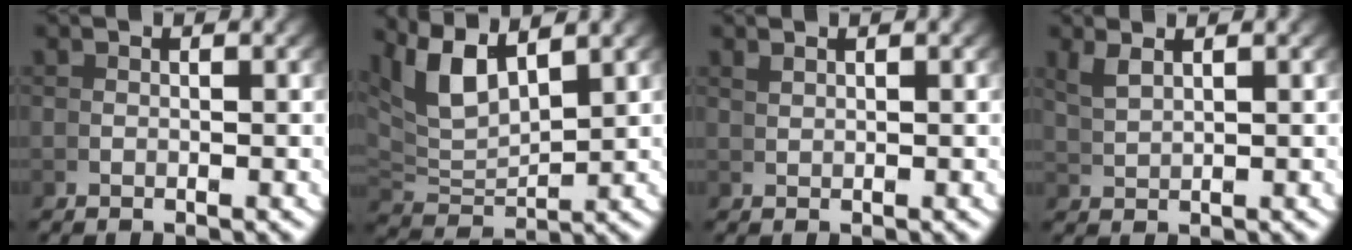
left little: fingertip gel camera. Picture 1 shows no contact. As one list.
[{"total": 7.0, "force": [2.9, 4.1, 4.8], "torque": [-0.110, -0.012, 0.062]}, {"total": 1.6, "force": [1.1, -1.2, -0.1], "torque": [0.009, 0.004, 0.029]}, {"total": 1.8, "force": [1.6, -0.7, 0.6], "torque": [-0.013, 0.002, 0.043]}]